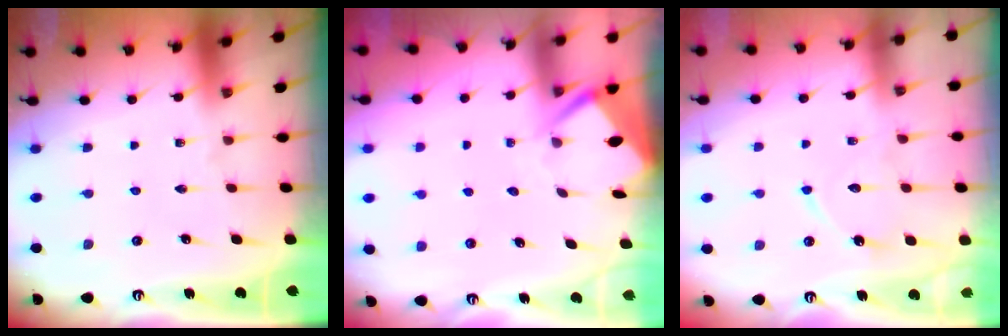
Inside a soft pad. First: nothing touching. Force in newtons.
{"total": 3.4, "press": 3.3, "slide": 0.3}
{"total": 8.9, "press": 8.8, "slide": 0.7}